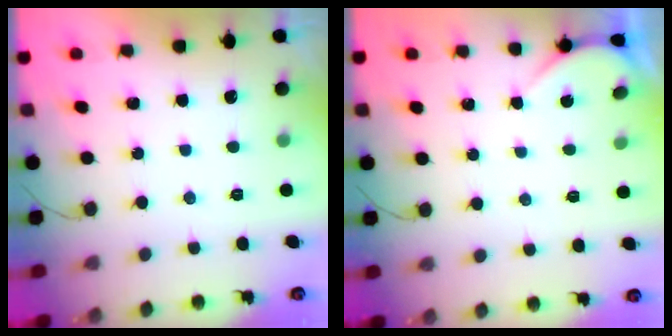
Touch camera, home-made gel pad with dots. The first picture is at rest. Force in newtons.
{"total": 1.6, "press": 1.6, "slide": 0.1}